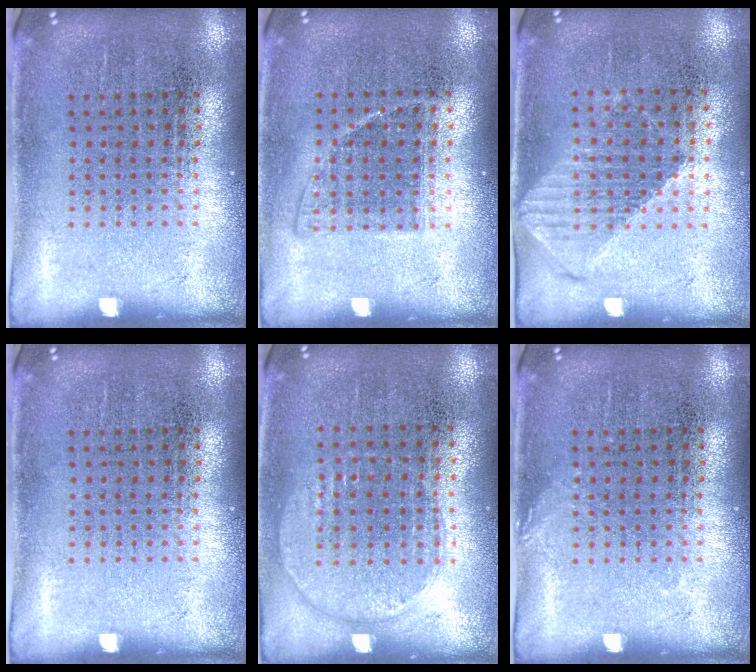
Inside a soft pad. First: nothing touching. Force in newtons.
{"total": 0.8, "press": 0.8, "slide": 0.3}
{"total": 1.2, "press": 1.1, "slide": 0.5}
{"total": 0.0}
{"total": 0.9, "press": 0.8, "slide": 0.4}
{"total": 0.6, "press": 0.5, "slide": 0.1}